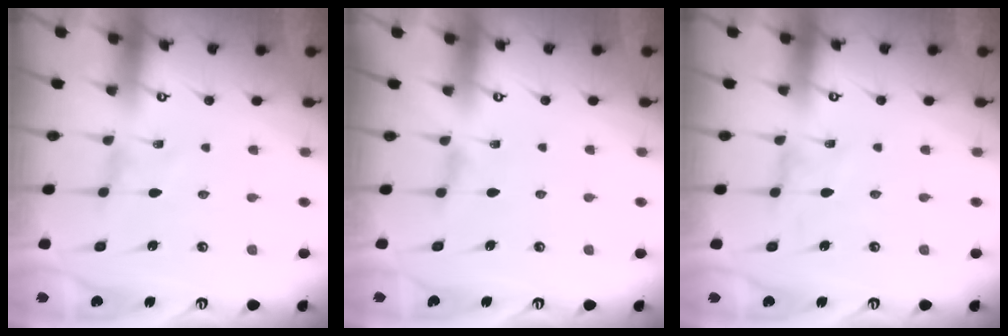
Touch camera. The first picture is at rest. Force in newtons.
{"total": 3.8, "press": 3.8, "slide": 0.5}
{"total": 0.0}